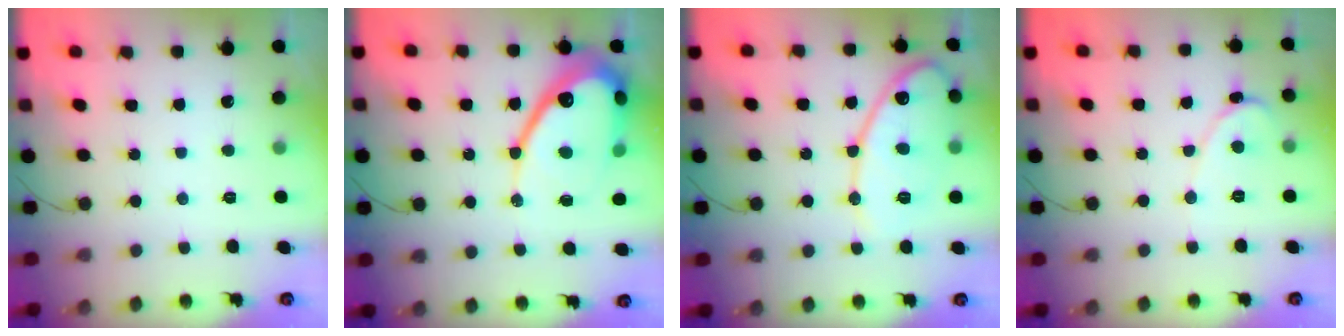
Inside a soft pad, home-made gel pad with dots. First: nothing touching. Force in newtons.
{"total": 16.6, "press": 16.6, "slide": 1.0}
{"total": 14.4, "press": 14.4, "slide": 1.0}
{"total": 1.6, "press": 1.6, "slide": 0.0}